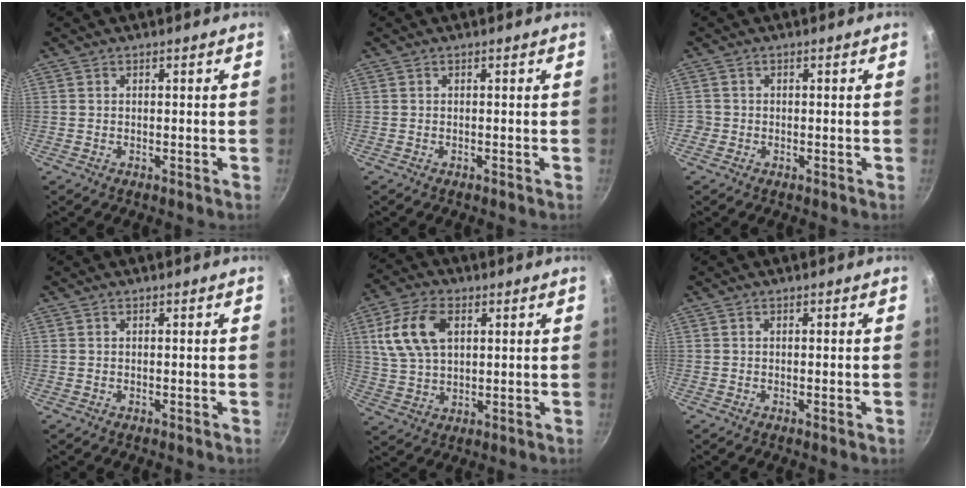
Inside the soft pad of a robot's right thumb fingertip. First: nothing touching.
{"total": 0.0}
{"total": 1.3, "force": [-0.5, 1.2, 0.1], "torque": [0.000, 0.004, -0.009]}
{"total": 0.0}
{"total": 12.0, "force": [3.6, 7.5, 8.7], "torque": [-0.156, 0.002, 0.069]}
{"total": 0.5, "force": [-0.2, 0.0, 0.5], "torque": [-0.008, -0.001, -0.006]}